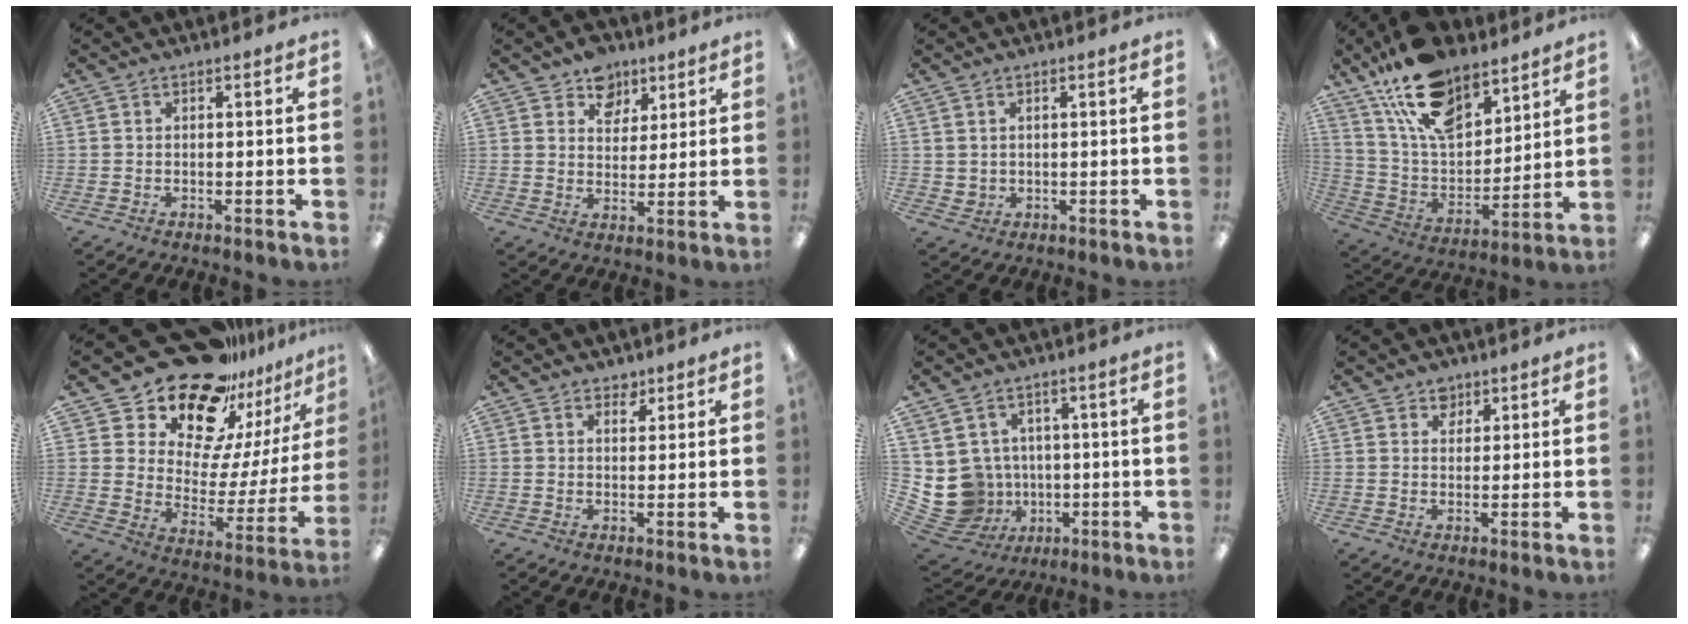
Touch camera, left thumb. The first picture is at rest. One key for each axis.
{"total": 7.6, "fx": 5.4, "fy": 5.2, "fz": 1.4, "tx": -0.014, "ty": -0.031, "tz": 0.098}
{"total": 1.8, "fx": 1.0, "fy": 1.4, "fz": 0.2, "tx": -0.006, "ty": -0.001, "tz": 0.019}
{"total": 19.3, "fx": 13.6, "fy": 9.3, "fz": 10.1, "tx": -0.197, "ty": -0.066, "tz": 0.246}
{"total": 21.6, "fx": 17.5, "fy": 10.2, "fz": 7.6, "tx": -0.137, "ty": -0.131, "tz": 0.319}
{"total": 2.7, "fx": 2.1, "fy": 1.4, "fz": 0.7, "tx": 0.009, "ty": -0.012, "tz": 0.035}
{"total": 9.3, "fx": -0.3, "fy": 9.0, "fz": 2.2, "tx": -0.082, "ty": -0.009, "tz": 0.007}
{"total": 3.1, "fx": 2.3, "fy": 2.1, "fz": 0.4, "tx": 0.003, "ty": -0.008, "tz": 0.040}